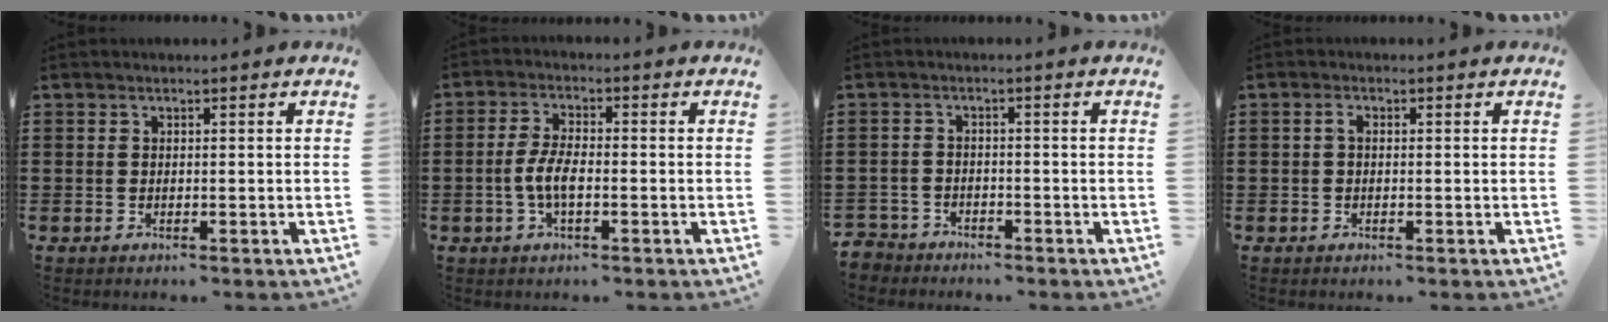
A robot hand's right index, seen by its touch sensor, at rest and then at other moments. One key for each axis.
{"total": 4.5, "fx": -1.1, "fy": 1.5, "fz": 4.1, "tx": -0.099, "ty": -0.003, "tz": -0.029}
{"total": 2.6, "fx": -2.4, "fy": 0.8, "fz": -0.3, "tx": -0.002, "ty": 0.001, "tz": -0.055}
{"total": 1.1, "fx": 0.0, "fy": 0.5, "fz": 1.0, "tx": -0.028, "ty": 0.000, "tz": -0.004}